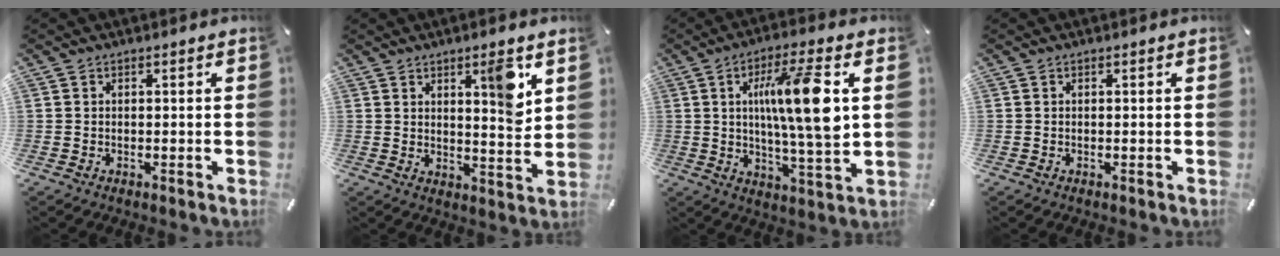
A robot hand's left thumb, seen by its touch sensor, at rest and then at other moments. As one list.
[{"total": 8.7, "force": [4.3, 2.0, 7.3], "torque": [-0.097, -0.027, 0.061]}, {"total": 15.8, "force": [3.6, 2.8, 15.2], "torque": [-0.273, -0.007, 0.049]}, {"total": 0.0}]